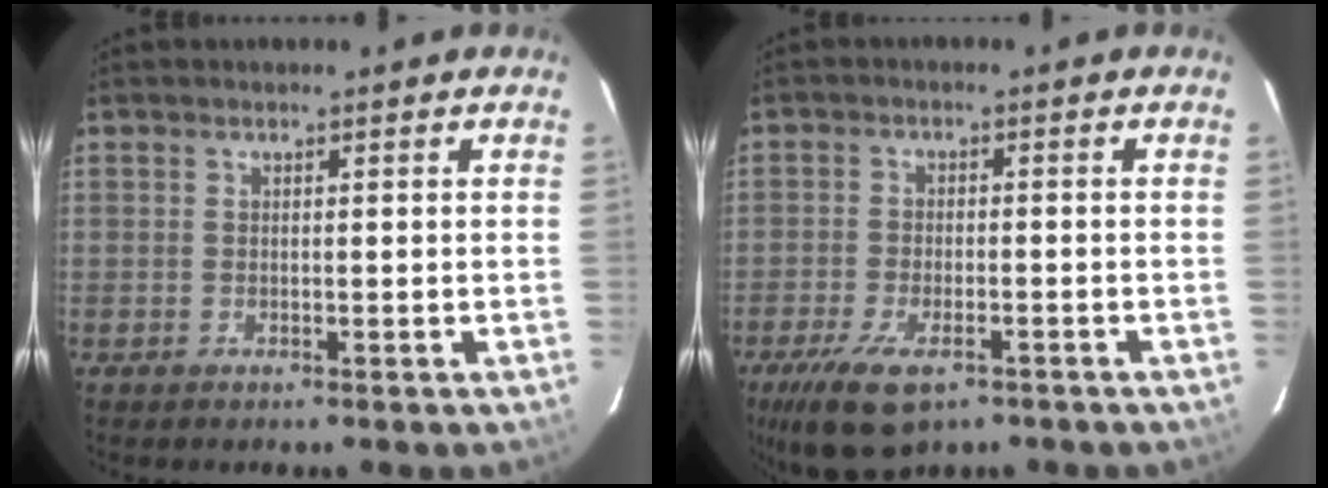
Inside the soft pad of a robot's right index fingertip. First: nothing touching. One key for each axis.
{"total": 10.7, "fx": -6.7, "fy": 4.6, "fz": 6.9, "tx": -0.158, "ty": -0.027, "tz": -0.113}